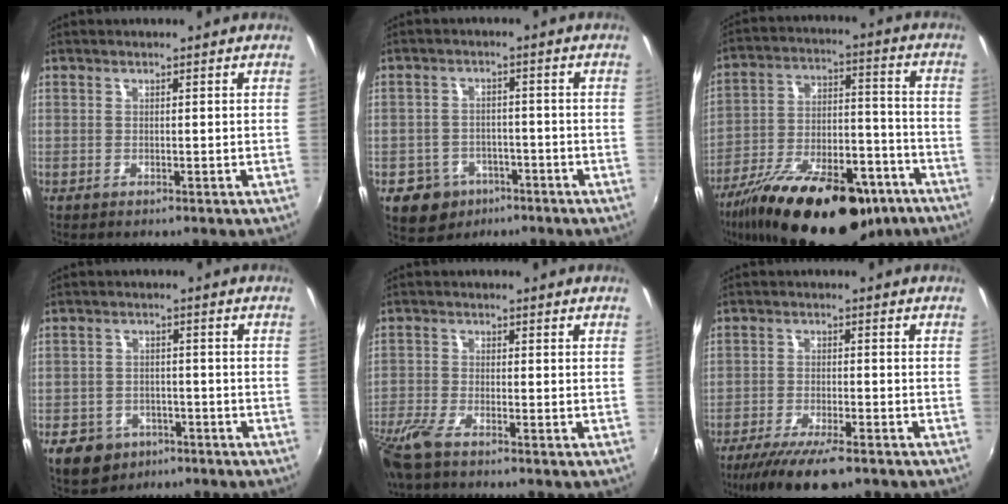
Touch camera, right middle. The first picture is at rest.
{"total": 8.8, "force": [-5.0, 6.8, 2.7], "torque": [-0.079, 0.010, -0.064]}
{"total": 27.4, "force": [-18.0, 11.4, 17.2], "torque": [-0.300, -0.019, -0.264]}
{"total": 10.1, "force": [-5.8, 7.4, 3.8], "torque": [-0.106, 0.000, -0.079]}
{"total": 6.8, "force": [-5.3, 1.3, 4.1], "torque": [-0.107, -0.027, -0.107]}
{"total": 11.3, "force": [-8.3, 2.7, 7.1], "torque": [-0.157, -0.036, -0.144]}